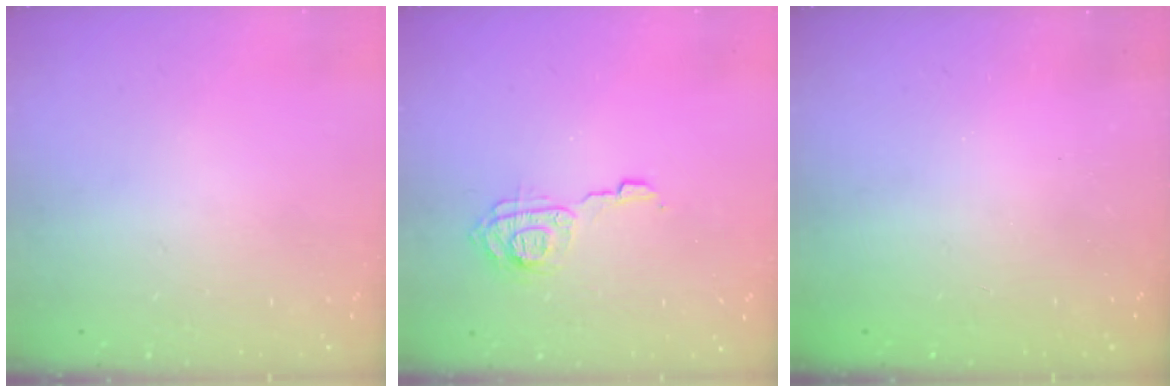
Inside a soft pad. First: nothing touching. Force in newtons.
{"total": 9.5, "press": 9.4, "slide": 0.6}
{"total": 2.3, "press": 2.1, "slide": 0.8}